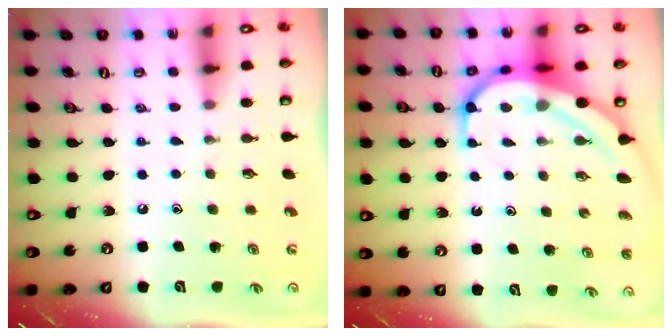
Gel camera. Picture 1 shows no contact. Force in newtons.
{"total": 11.5, "press": 11.4, "slide": 1.2}